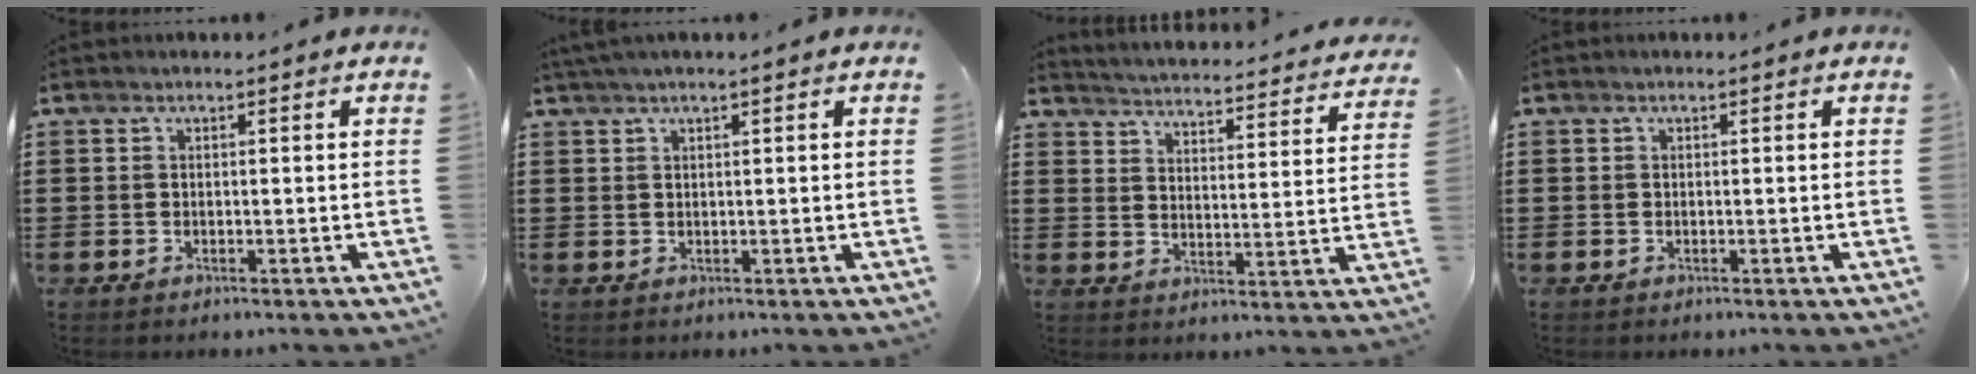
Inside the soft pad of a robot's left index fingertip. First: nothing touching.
{"total": 1.2, "force": [0.7, -0.1, 1.0], "torque": [-0.018, -0.002, 0.014]}
{"total": 3.6, "force": [3.5, -0.7, 0.1], "torque": [-0.024, -0.040, 0.052]}
{"total": 0.0}